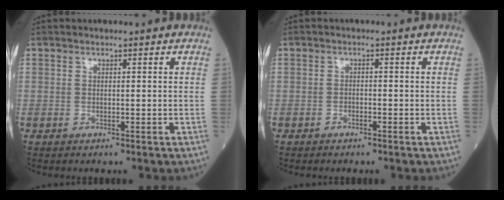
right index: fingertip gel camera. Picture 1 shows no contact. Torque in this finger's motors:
{"motor_torque": [-0.03, 0.02, -0.05, -0.01]}